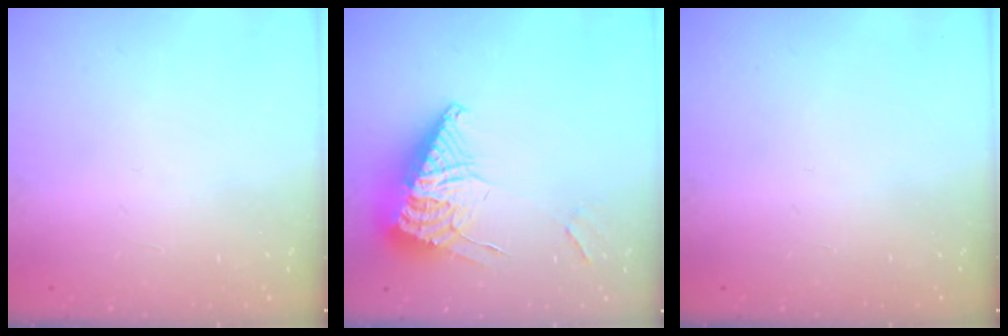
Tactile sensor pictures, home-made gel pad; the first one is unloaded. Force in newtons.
{"total": 11.7, "press": 11.6, "slide": 1.5}
{"total": 0.0}